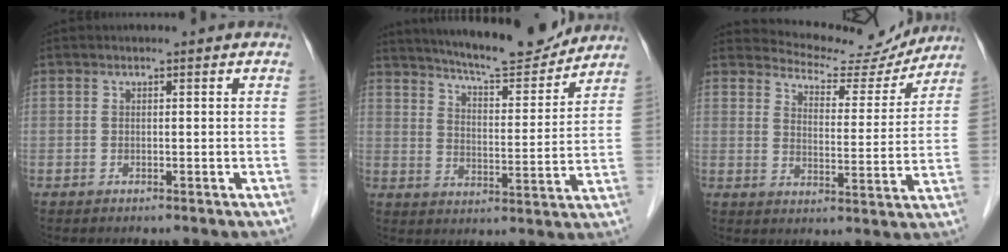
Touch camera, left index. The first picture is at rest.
{"total": 14.3, "force": [13.3, 1.4, 5.1], "torque": [-0.082, -0.008, 0.196]}
{"total": 11.9, "force": [11.6, 2.6, 1.0], "torque": [-0.012, -0.013, 0.150]}